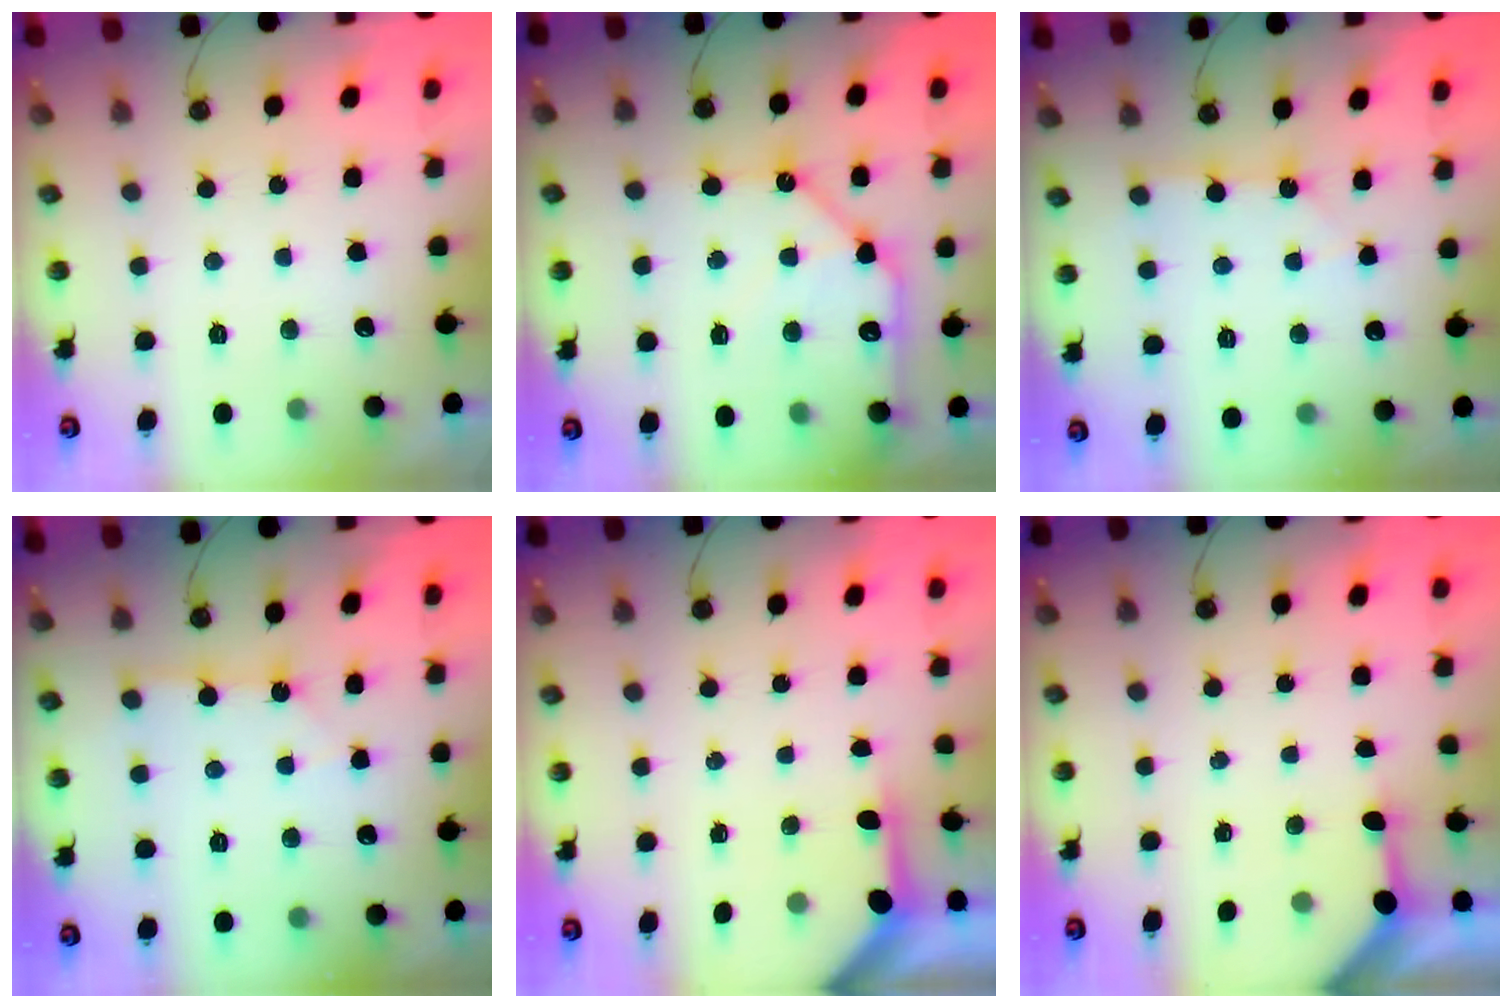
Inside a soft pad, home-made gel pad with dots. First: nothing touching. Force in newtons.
{"total": 14.2, "press": 14.1, "slide": 1.9}
{"total": 2.1, "press": 2.1, "slide": 0.3}
{"total": 2.4, "press": 2.4, "slide": 0.3}
{"total": 3.1, "press": 3.1, "slide": 0.4}
{"total": 3.2, "press": 3.2, "slide": 0.3}